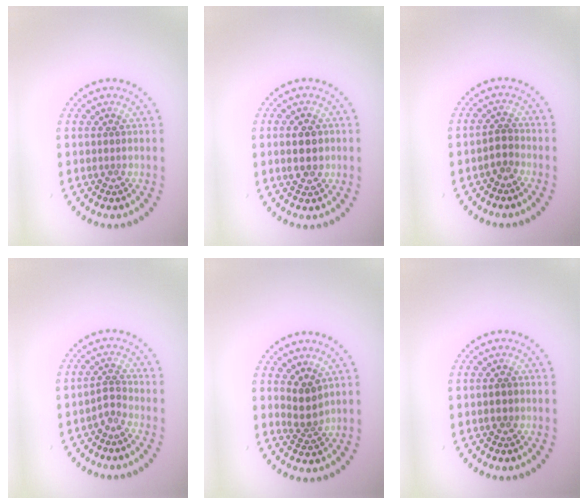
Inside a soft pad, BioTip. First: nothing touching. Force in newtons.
{"total": 3.0, "press": 3.0, "slide": 0.1}
{"total": 1.6, "press": 1.4, "slide": 0.9}
{"total": 1.6, "press": 1.0, "slide": 1.2}
{"total": 2.3, "press": 1.9, "slide": 1.4}
{"total": 1.0, "press": 1.0, "slide": 0.2}